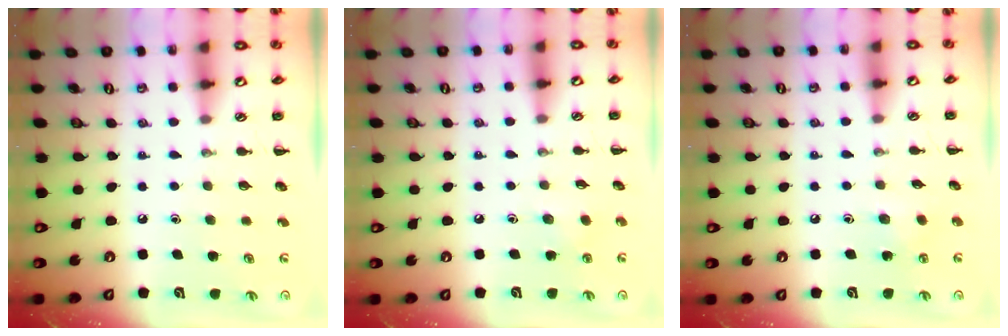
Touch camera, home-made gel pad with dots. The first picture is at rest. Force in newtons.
{"total": 2.4, "press": 2.3, "slide": 0.8}
{"total": 4.3, "press": 4.1, "slide": 1.3}